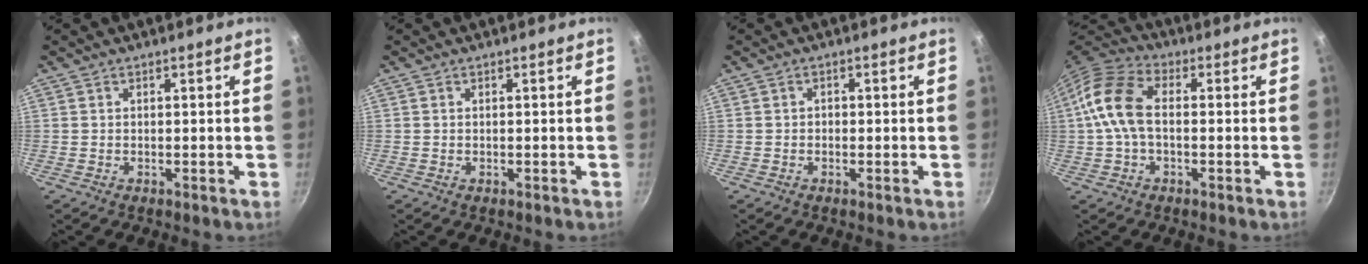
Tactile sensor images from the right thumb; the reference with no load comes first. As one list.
[{"total": 0.0}, {"total": 0.8, "force": [-0.3, 0.6, 0.3], "torque": [-0.005, 0.002, -0.006]}, {"total": 11.0, "force": [0.1, 6.6, 8.8], "torque": [-0.169, 0.033, -0.013]}]